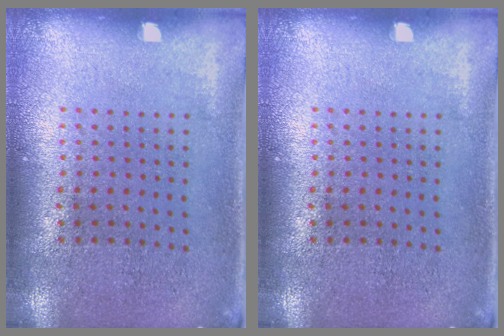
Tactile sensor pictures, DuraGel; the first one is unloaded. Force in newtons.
{"total": 0.0}